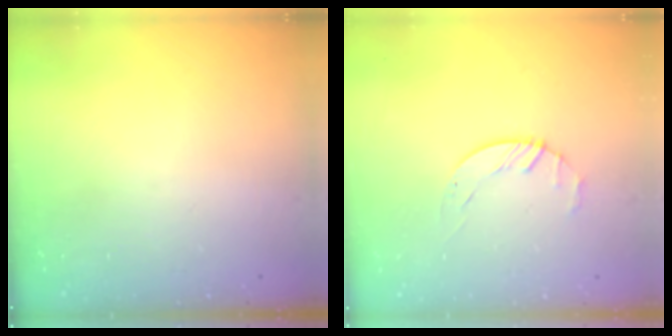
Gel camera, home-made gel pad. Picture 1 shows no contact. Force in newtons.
{"total": 1.8, "press": 1.7, "slide": 0.3}